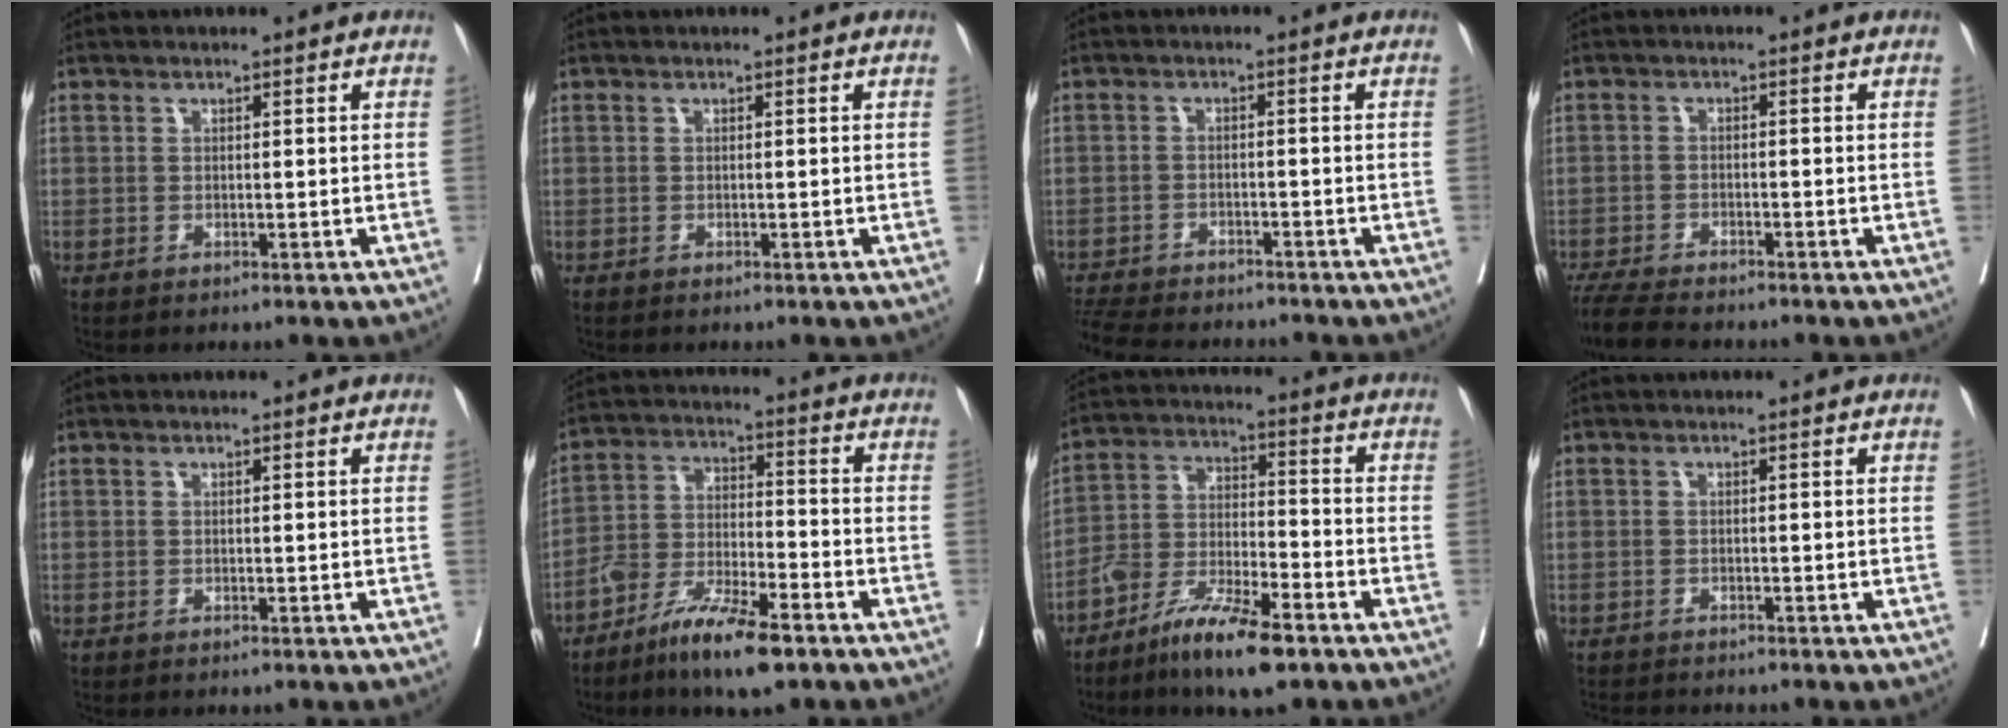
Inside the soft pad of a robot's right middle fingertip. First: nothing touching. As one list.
[{"total": 0.0}, {"total": 12.2, "force": [-11.0, 2.5, 4.5], "torque": [-0.092, -0.011, -0.161]}, {"total": 7.3, "force": [-6.6, 0.9, 3.0], "torque": [-0.052, -0.023, -0.112]}, {"total": 0.0}, {"total": 11.1, "force": [-7.7, 2.3, 7.7], "torque": [-0.148, -0.013, -0.143]}, {"total": 11.6, "force": [-8.0, 2.5, 8.1], "torque": [-0.155, -0.012, -0.151]}, {"total": 3.4, "force": [-3.2, 0.1, 0.9], "torque": [-0.009, -0.011, -0.051]}]